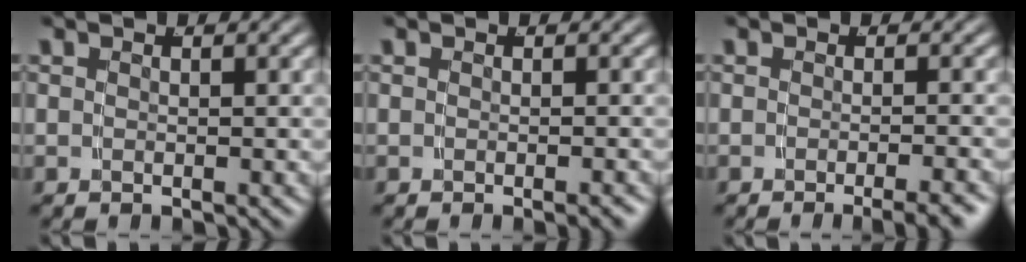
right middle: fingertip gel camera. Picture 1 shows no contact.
{"total": 1.0, "force": [-0.7, 0.0, 0.6], "torque": [-0.005, 0.001, -0.012]}
{"total": 3.0, "force": [-2.4, 0.3, 1.9], "torque": [-0.015, 0.002, -0.038]}